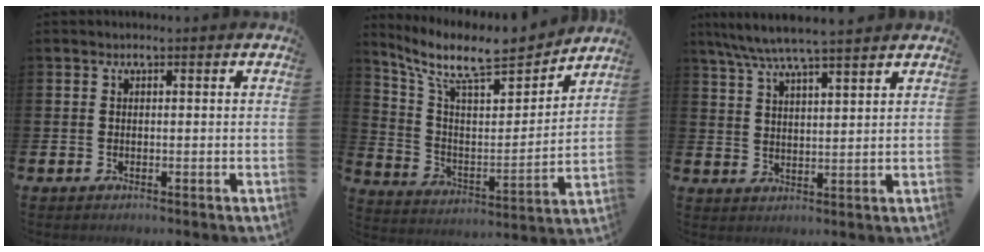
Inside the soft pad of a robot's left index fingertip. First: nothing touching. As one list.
[{"total": 10.1, "force": [8.6, 2.6, 4.6], "torque": [-0.125, -0.061, 0.146]}, {"total": 6.3, "force": [5.8, 0.0, 2.5], "torque": [-0.070, -0.022, 0.104]}]